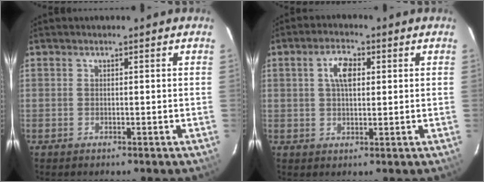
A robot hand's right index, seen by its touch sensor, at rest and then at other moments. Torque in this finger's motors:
{"motor_torque": [0.14, 0.09, 0.21, 0.08]}